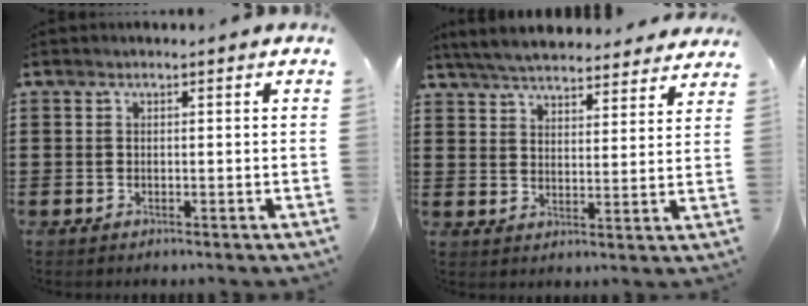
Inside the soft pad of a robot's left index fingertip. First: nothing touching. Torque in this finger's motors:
{"motor_torque": [-0.19, -0.89, -0.06, 0.03]}